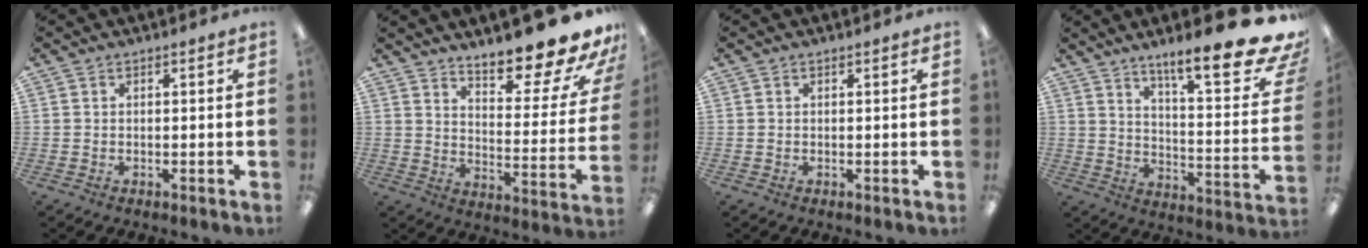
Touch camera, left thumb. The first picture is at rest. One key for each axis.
{"total": 16.1, "fx": 13.6, "fy": 3.3, "fz": 7.9, "tx": -0.105, "ty": -0.118, "tz": 0.224}
{"total": 0.0}
{"total": 19.3, "fx": 13.7, "fy": 3.9, "fz": 13.0, "tx": -0.189, "ty": -0.106, "tz": 0.220}